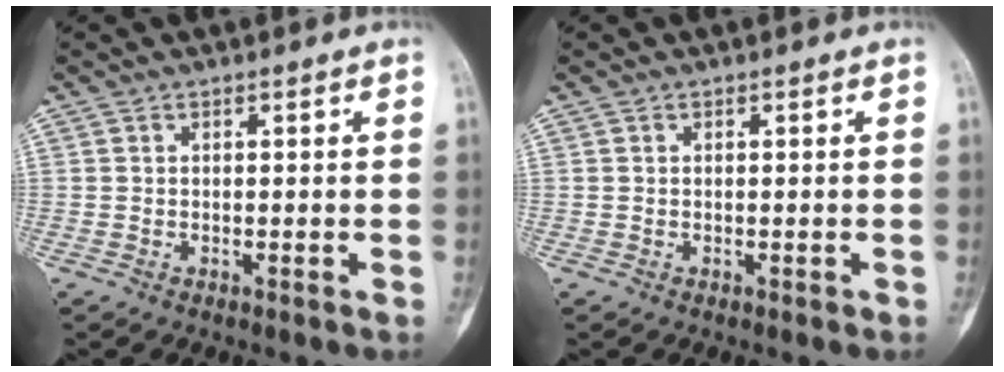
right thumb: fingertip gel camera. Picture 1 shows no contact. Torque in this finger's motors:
{"motor_torque": [0.01, -0.08, -0.18, -0.28, 0.01]}